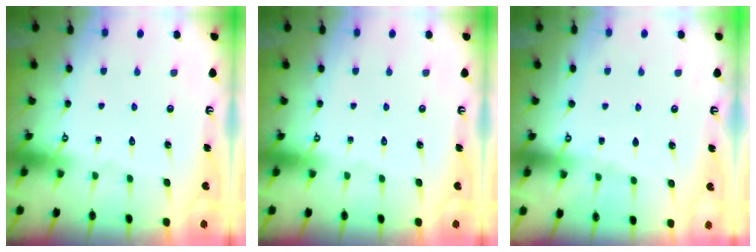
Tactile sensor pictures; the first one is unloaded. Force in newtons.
{"total": 0.0}
{"total": 1.9, "press": 1.9, "slide": 0.4}